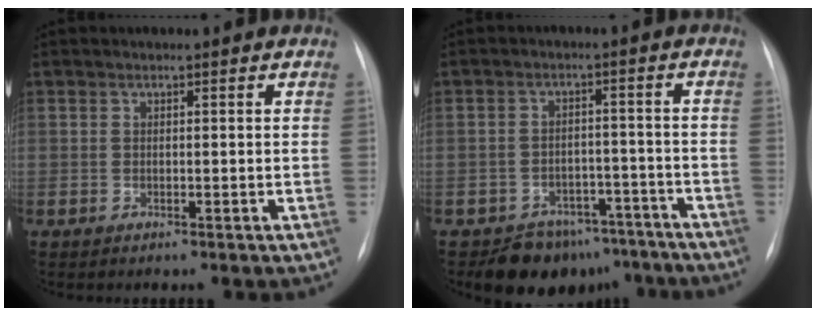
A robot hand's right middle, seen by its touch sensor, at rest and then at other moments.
{"total": 9.6, "force": [-7.7, 5.5, 1.5], "torque": [0.003, 0.028, -0.100]}